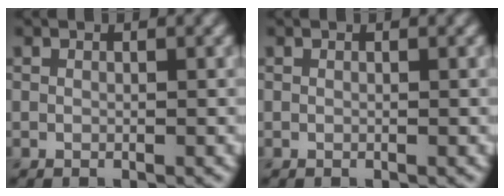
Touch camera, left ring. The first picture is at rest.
{"total": 0.0}